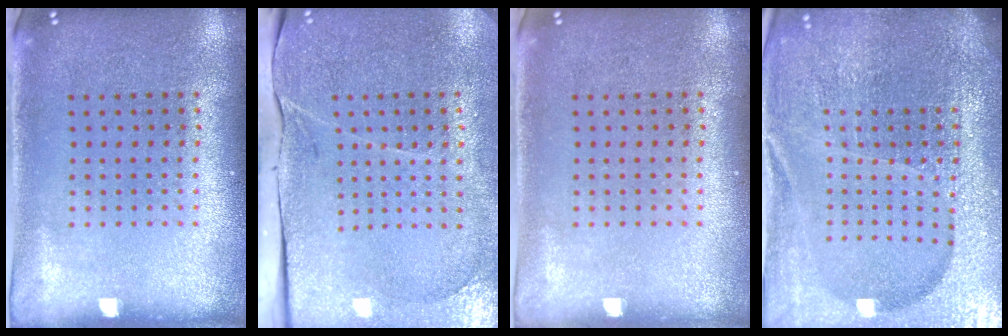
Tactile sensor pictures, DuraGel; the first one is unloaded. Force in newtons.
{"total": 3.4, "press": 3.3, "slide": 0.9}
{"total": 0.0}
{"total": 6.2, "press": 5.5, "slide": 2.9}